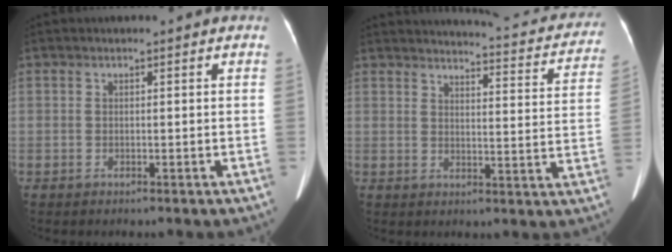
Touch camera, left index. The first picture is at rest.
{"total": 19.2, "force": [18.1, 3.2, 5.5], "torque": [-0.049, -0.053, 0.187]}